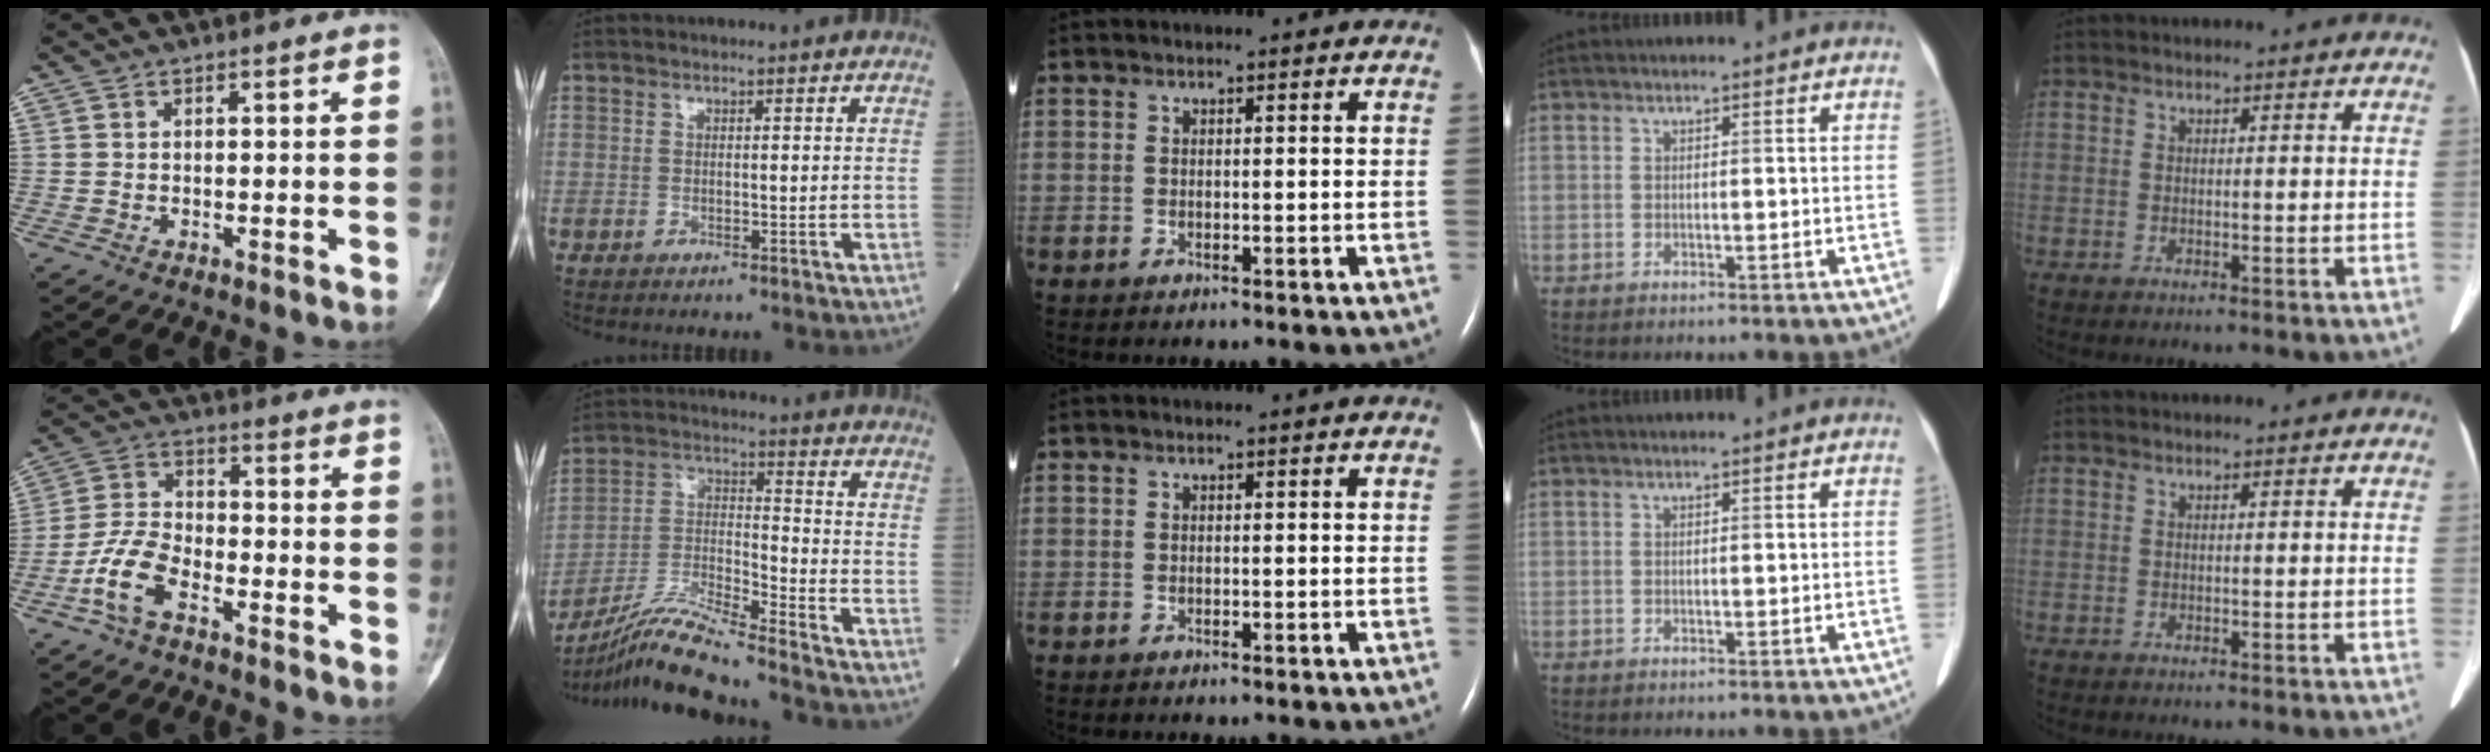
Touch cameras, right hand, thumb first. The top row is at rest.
{"thumb": {"total": 8.5, "force": [-4.6, 4.3, 5.7], "torque": [-0.119, 0.032, -0.095]}, "index": {"total": 13.0, "force": [-11.4, -1.0, 6.3], "torque": [-0.124, -0.008, -0.213]}}